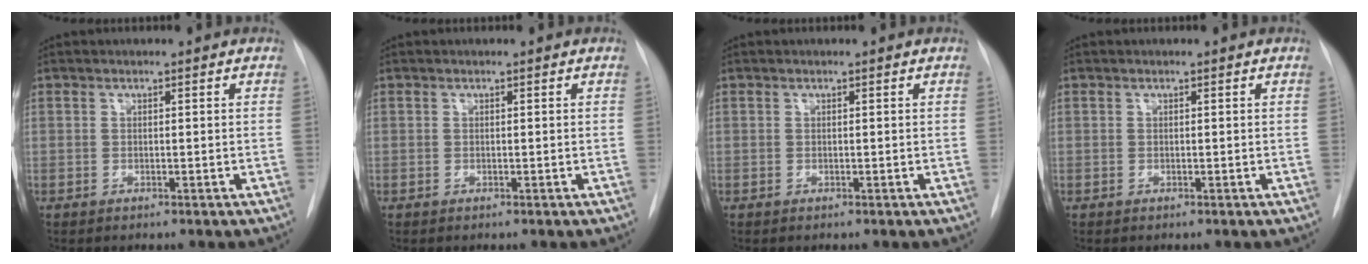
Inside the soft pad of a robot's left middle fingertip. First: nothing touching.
{"total": 0.0}
{"total": 0.0}
{"total": 0.0}